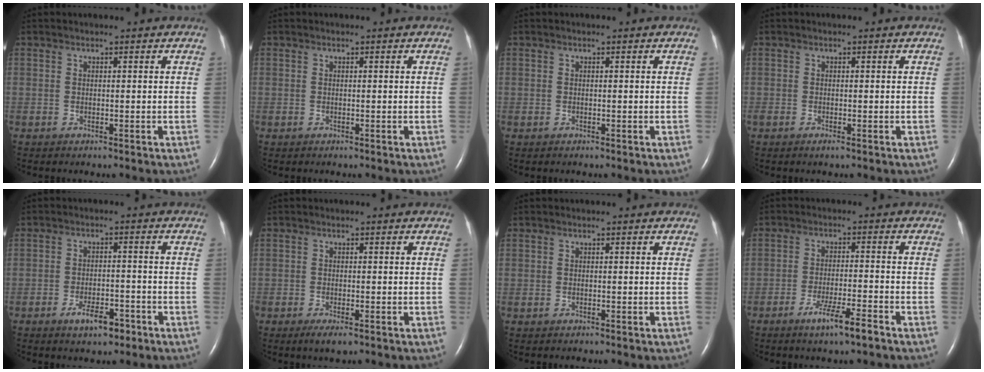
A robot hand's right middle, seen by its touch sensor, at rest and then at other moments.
{"total": 0.0}
{"total": 0.0}
{"total": 0.6, "force": [-0.4, 0.0, 0.5], "torque": [-0.011, -0.003, -0.007]}
{"total": 4.7, "force": [-3.0, 1.7, 3.1], "torque": [-0.059, 0.001, -0.044]}
{"total": 2.4, "force": [-1.4, 0.6, 1.8], "torque": [-0.033, -0.004, -0.022]}
{"total": 0.0}
{"total": 5.7, "force": [-3.8, 0.1, 4.3], "torque": [-0.083, -0.009, -0.067]}